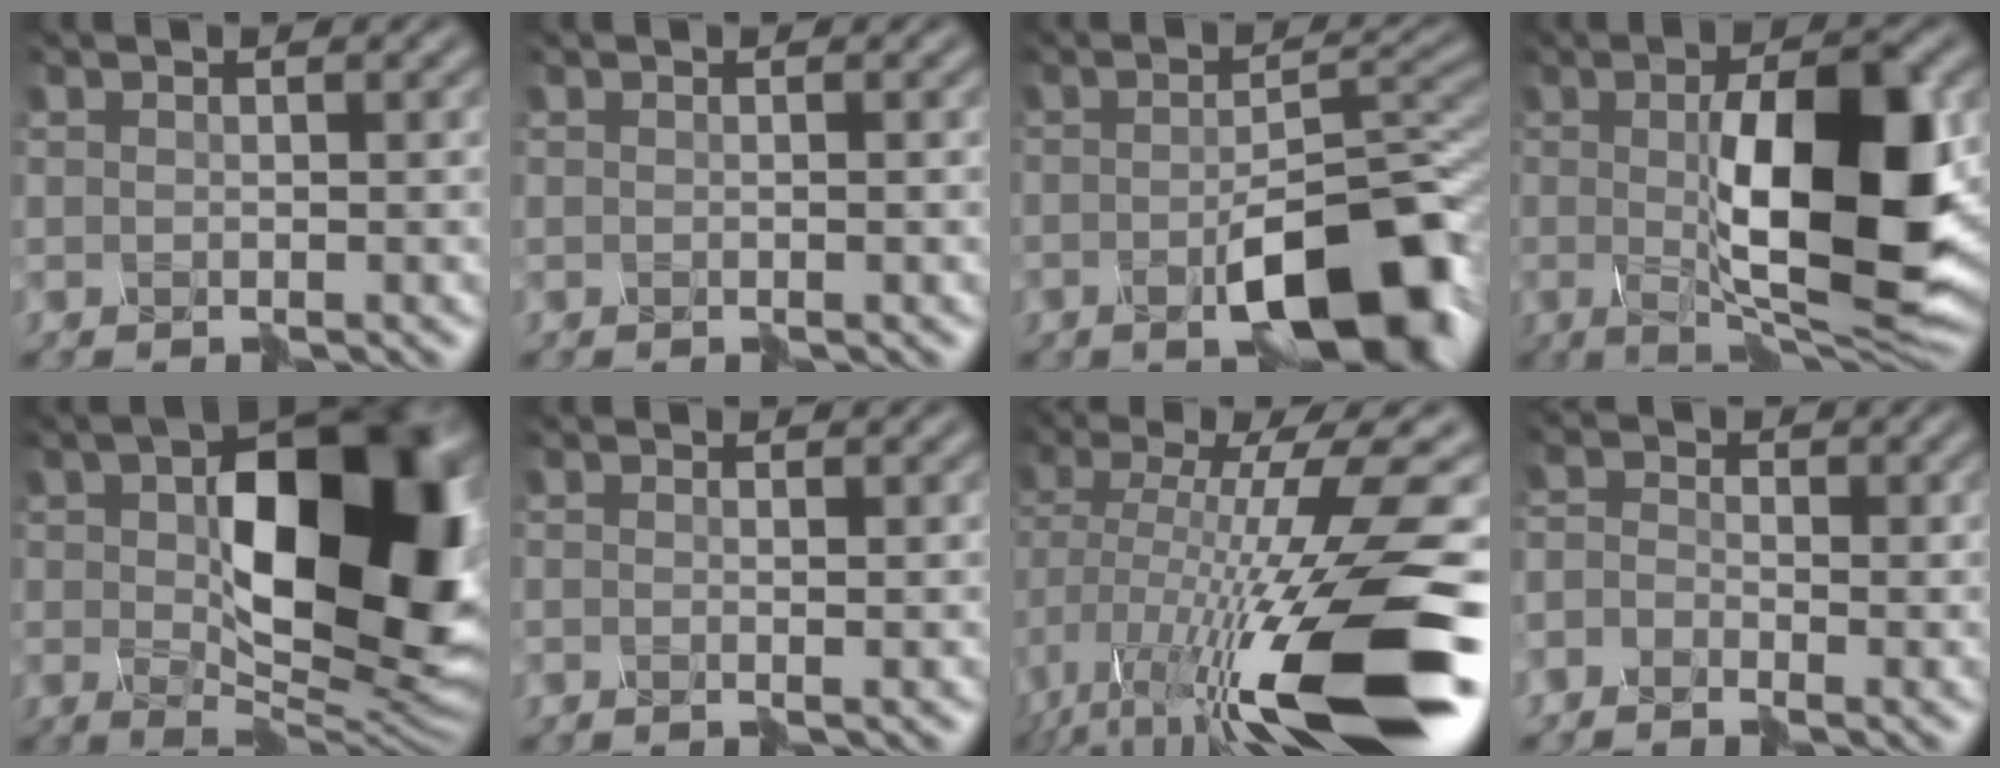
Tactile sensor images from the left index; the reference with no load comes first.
{"total": 0.5, "force": [-0.3, -0.5, 0.0], "torque": [-0.001, -0.002, -0.003]}
{"total": 9.7, "force": [-5.0, 3.2, 7.7], "torque": [-0.122, -0.003, -0.074]}
{"total": 11.7, "force": [-0.2, 3.3, 11.3], "torque": [-0.156, 0.006, -0.006]}
{"total": 14.1, "force": [0.7, 7.5, 11.8], "torque": [-0.161, -0.002, 0.021]}
{"total": 0.9, "force": [-0.2, -0.9, 0.0], "torque": [-0.002, 0.000, -0.002]}
{"total": 15.4, "force": [-5.5, 3.2, 14.0], "torque": [-0.271, -0.008, -0.094]}
{"total": 3.1, "force": [-2.7, 1.3, -0.2], "torque": [0.007, 0.002, -0.050]}